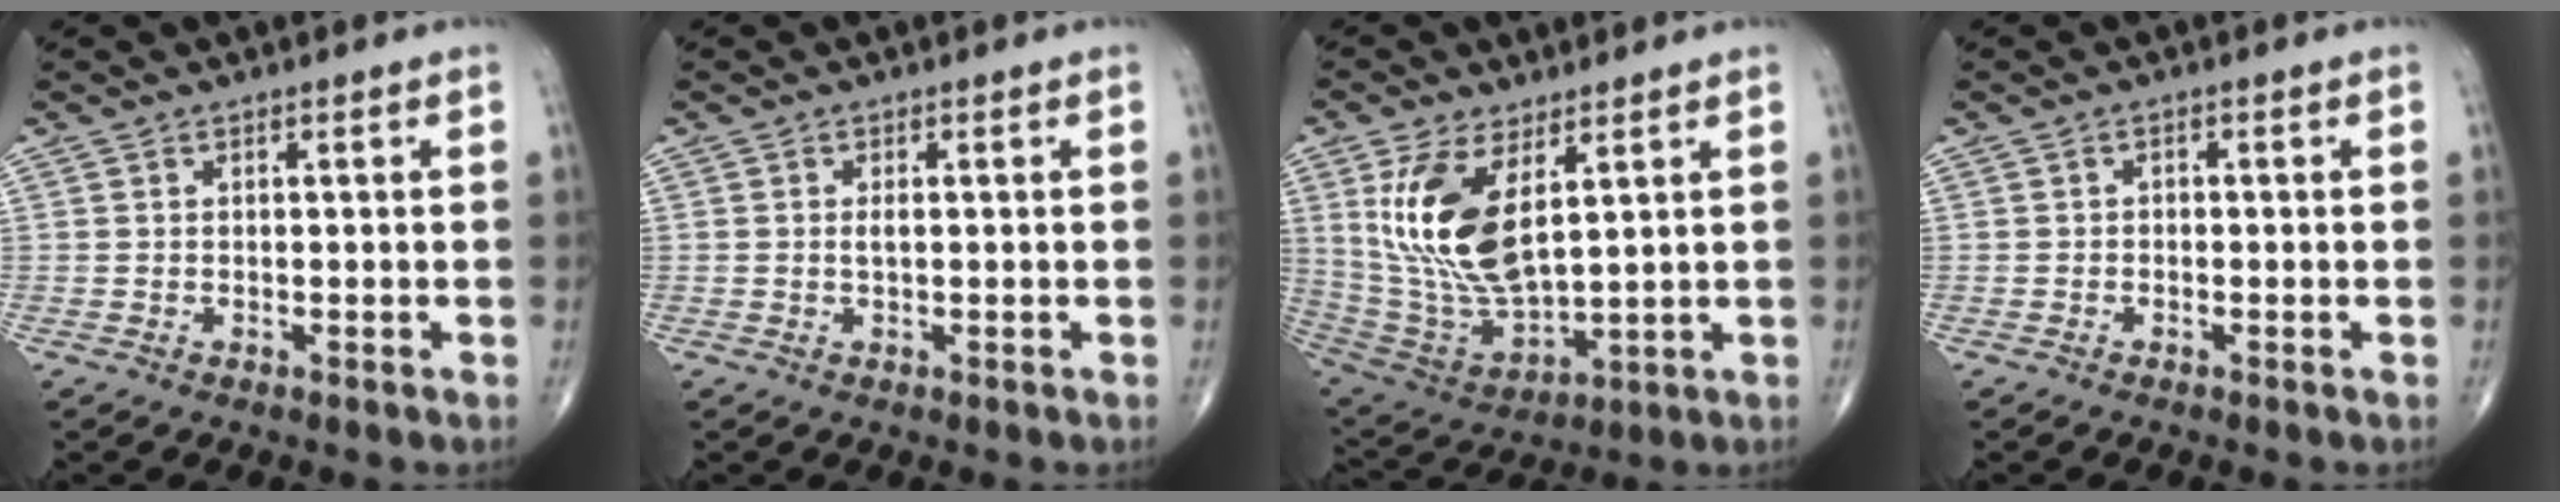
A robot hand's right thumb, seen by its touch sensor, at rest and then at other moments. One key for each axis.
{"total": 1.2, "fx": 0.1, "fy": 0.5, "fz": 1.1, "tx": -0.021, "ty": -0.002, "tz": 0.003}
{"total": 15.5, "fx": 4.7, "fy": 6.9, "fz": 13.1, "tx": -0.261, "ty": -0.026, "tz": 0.111}
{"total": 0.6, "fx": -0.2, "fy": 0.5, "fz": 0.3, "tx": 0.002, "ty": 0.003, "tz": -0.008}